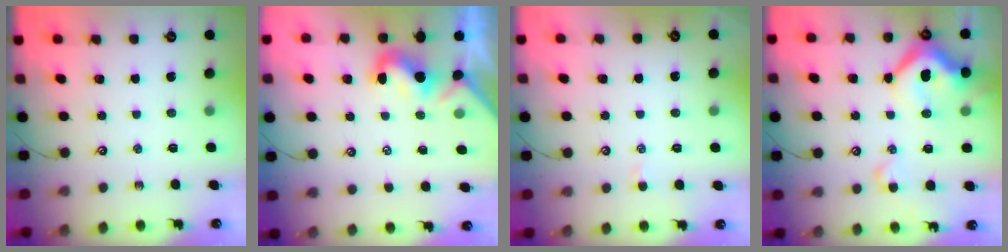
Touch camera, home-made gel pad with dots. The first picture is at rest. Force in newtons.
{"total": 0.5, "press": 0.4, "slide": 0.4}
{"total": 1.2, "press": 1.1, "slide": 0.4}
{"total": 15.0, "press": 14.8, "slide": 2.1}